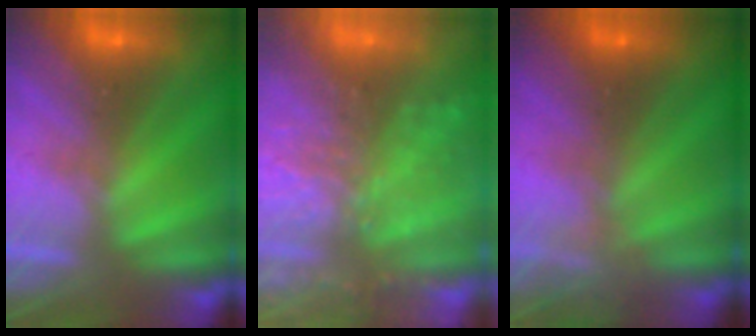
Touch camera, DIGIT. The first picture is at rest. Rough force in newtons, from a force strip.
{"total": 9.1}
{"total": 2.3}